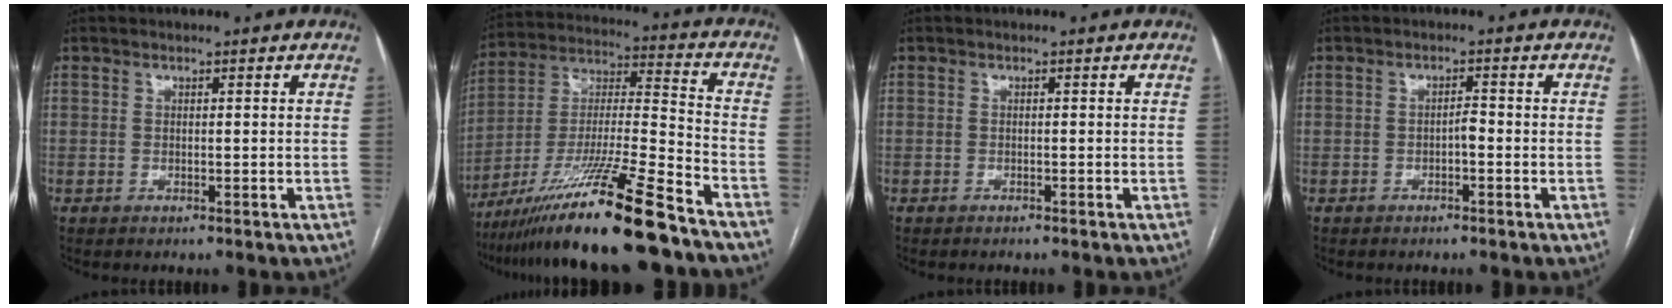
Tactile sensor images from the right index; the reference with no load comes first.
{"total": 20.6, "force": [-15.2, -0.2, 13.9], "torque": [-0.262, -0.026, -0.275]}
{"total": 0.0}
{"total": 1.5, "force": [-0.6, 0.5, 1.3], "torque": [-0.019, 0.005, -0.013]}